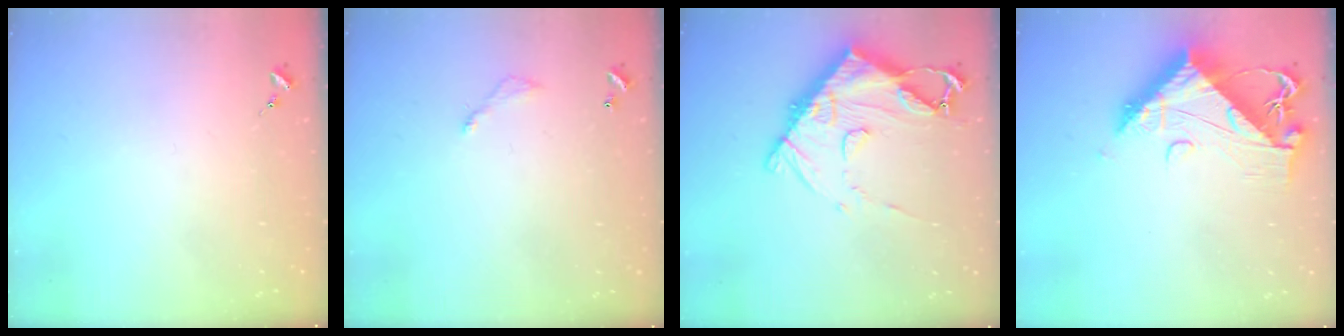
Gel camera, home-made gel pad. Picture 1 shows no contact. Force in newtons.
{"total": 3.8, "press": 3.8, "slide": 0.2}
{"total": 15.2, "press": 15.1, "slide": 1.6}
{"total": 13.0, "press": 12.9, "slide": 1.3}